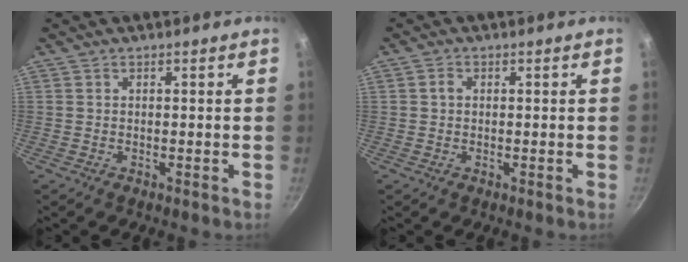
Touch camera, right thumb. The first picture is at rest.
{"total": 1.5, "force": [0.2, 1.2, 0.8], "torque": [-0.012, 0.008, 0.001]}